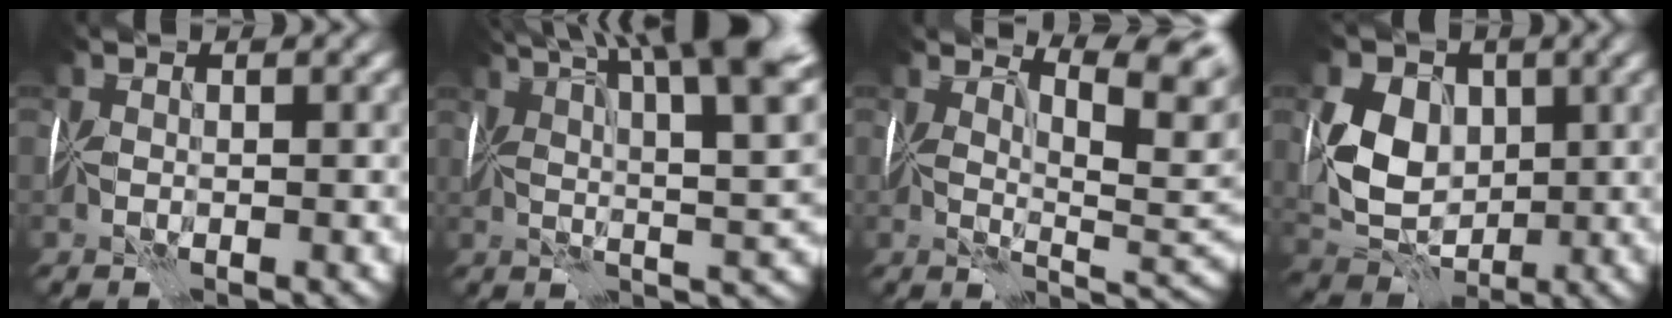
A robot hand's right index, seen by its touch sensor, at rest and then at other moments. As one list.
[{"total": 12.5, "force": [6.8, 2.7, 10.1], "torque": [-0.131, 0.025, 0.083]}, {"total": 3.9, "force": [2.6, 0.0, 3.0], "torque": [-0.040, -0.009, 0.048]}, {"total": 5.3, "force": [0.4, 4.1, 3.2], "torque": [-0.064, -0.015, 0.006]}]